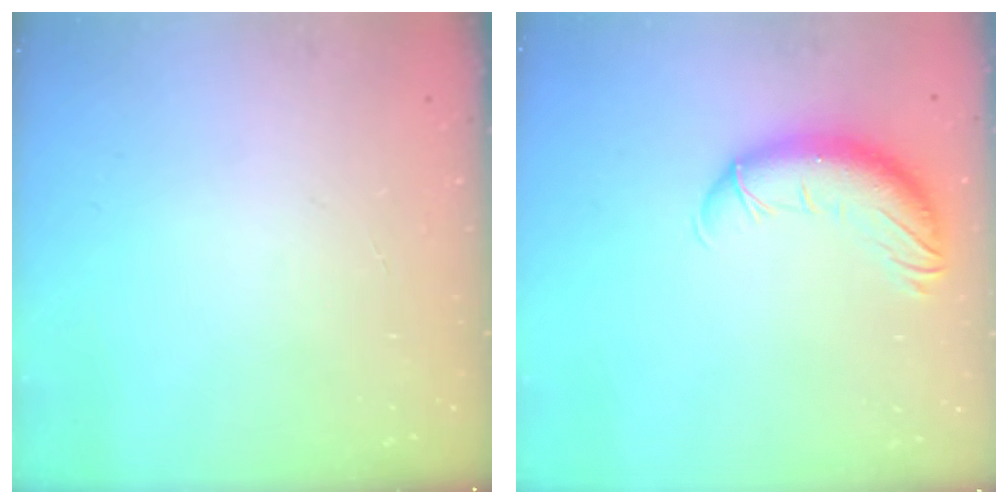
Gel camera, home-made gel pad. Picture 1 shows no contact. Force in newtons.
{"total": 11.8, "press": 11.6, "slide": 2.5}